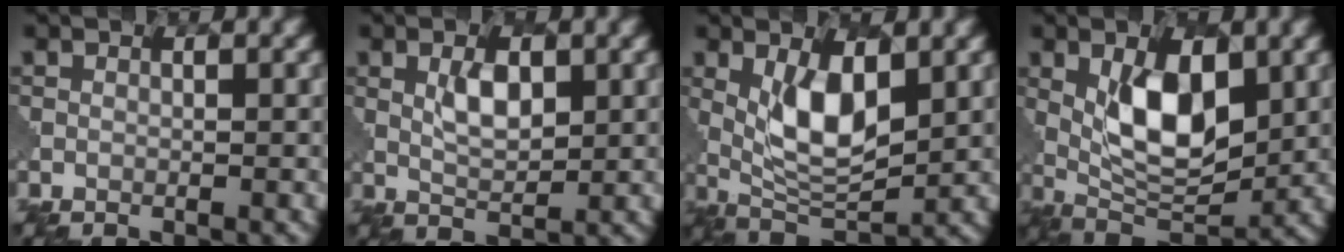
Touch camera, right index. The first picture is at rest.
{"total": 2.9, "force": [1.1, 1.4, 2.3], "torque": [-0.047, 0.000, 0.025]}
{"total": 6.0, "force": [1.6, 2.5, 5.2], "torque": [-0.103, -0.009, 0.036]}
{"total": 7.4, "force": [1.8, 3.6, 6.3], "torque": [-0.113, -0.008, 0.033]}